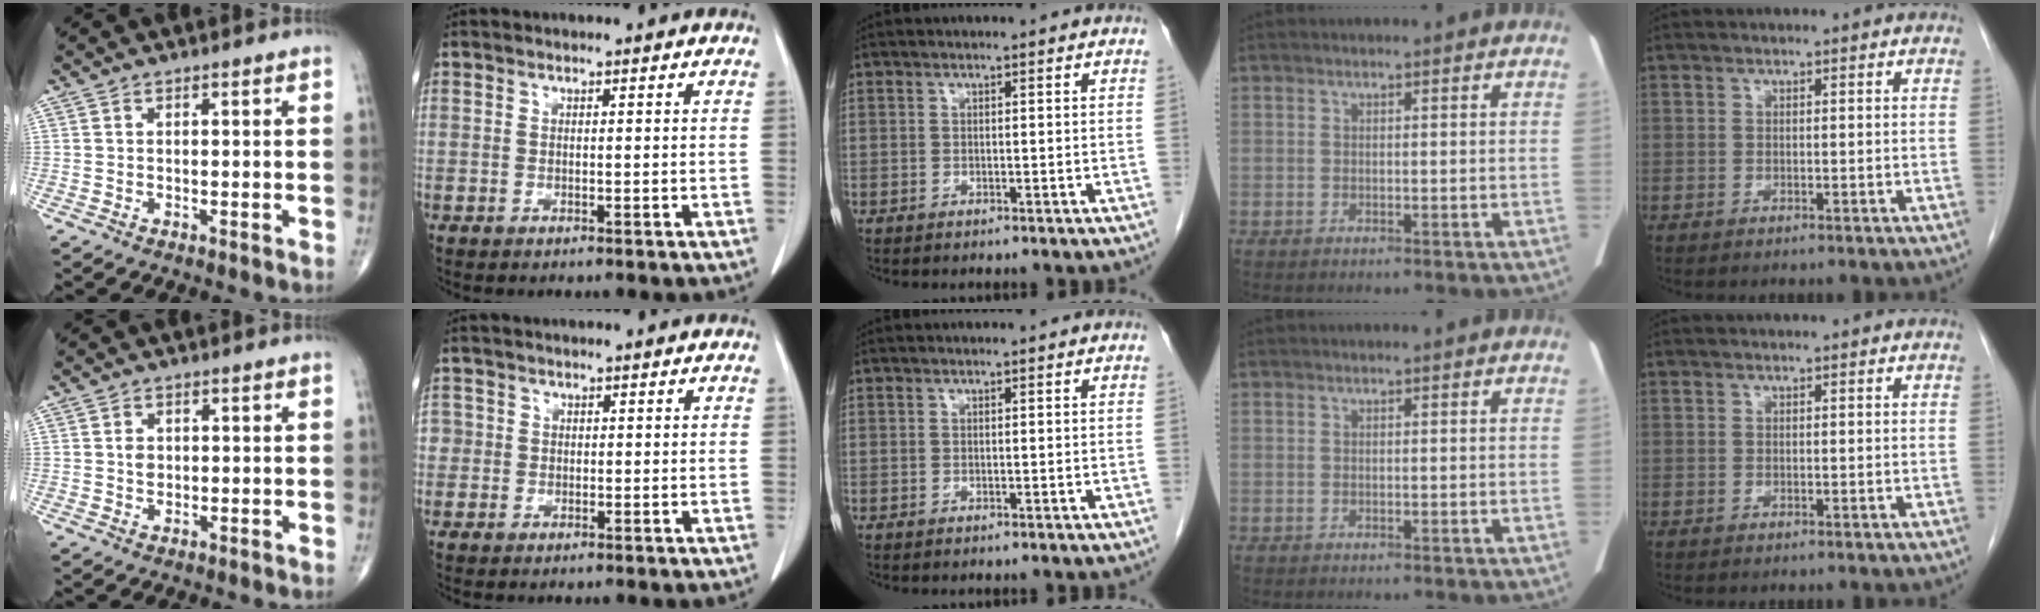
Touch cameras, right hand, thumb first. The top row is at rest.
{"thumb": {"total": 1.8, "force": [0.2, 1.5, 1.1], "torque": [-0.012, 0.001, 0.004]}, "index": {"total": 2.1, "force": [0.0, 2.1, 0.1], "torque": [0.011, 0.006, -0.003]}}